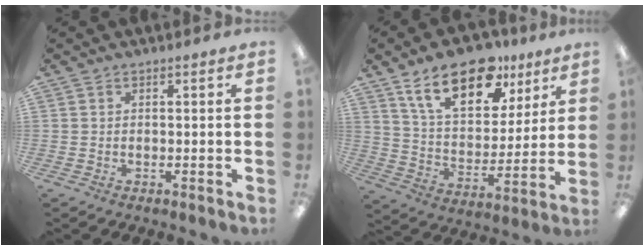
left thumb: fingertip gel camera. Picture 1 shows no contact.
{"total": 19.6, "force": [12.4, 10.0, 11.5], "torque": [-0.190, -0.051, 0.216]}